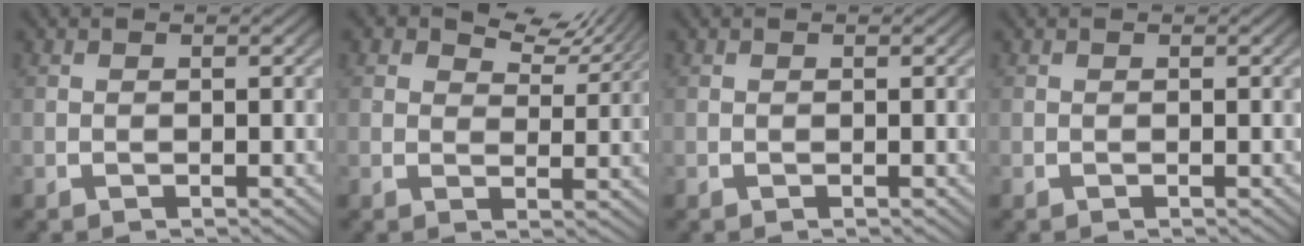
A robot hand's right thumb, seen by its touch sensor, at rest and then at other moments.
{"total": 4.6, "force": [3.5, 1.9, 2.2], "torque": [-0.021, 0.015, 0.047]}
{"total": 0.0}
{"total": 0.0}